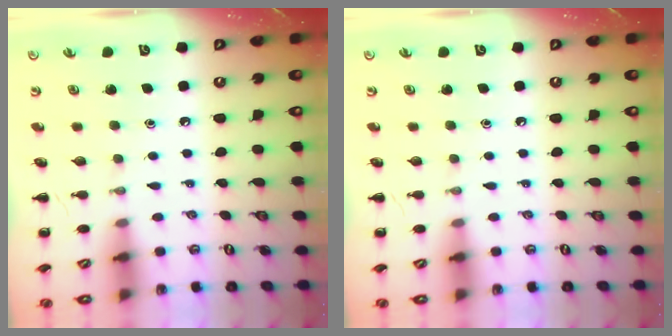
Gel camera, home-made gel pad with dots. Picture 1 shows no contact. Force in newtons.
{"total": 0.0}